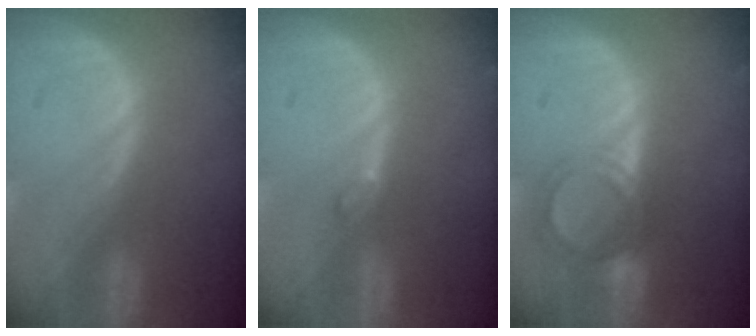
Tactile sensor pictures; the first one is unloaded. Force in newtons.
{"total": 1.2, "press": 1.1, "slide": 0.2}
{"total": 5.8, "press": 5.3, "slide": 2.4}